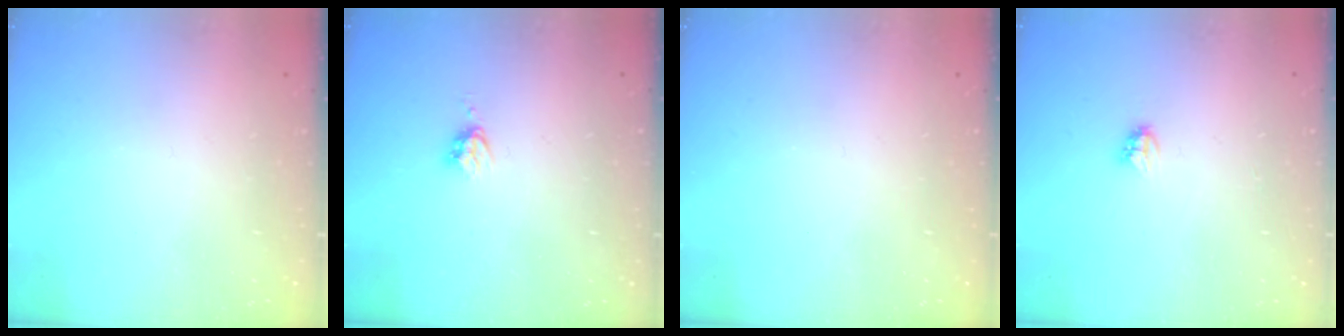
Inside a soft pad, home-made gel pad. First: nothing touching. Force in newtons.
{"total": 3.7, "press": 3.6, "slide": 0.5}
{"total": 0.0}
{"total": 2.7, "press": 2.7, "slide": 0.3}